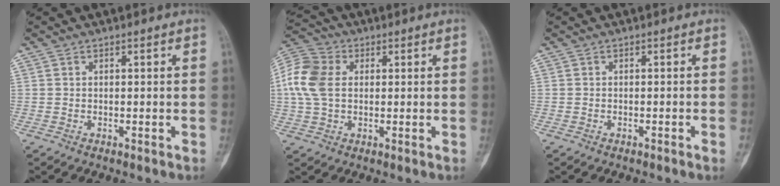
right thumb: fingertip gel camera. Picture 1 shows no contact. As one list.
[{"total": 11.6, "force": [1.6, 8.2, 7.9], "torque": [-0.164, 0.015, 0.026]}, {"total": 1.1, "force": [-0.6, -0.1, 0.9], "torque": [-0.019, 0.007, -0.004]}]